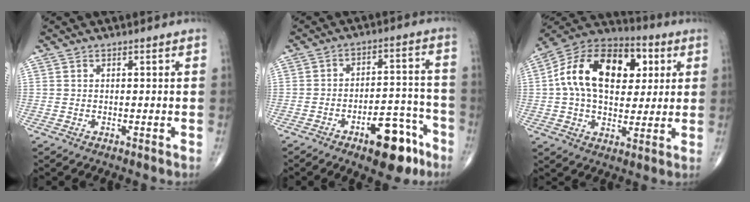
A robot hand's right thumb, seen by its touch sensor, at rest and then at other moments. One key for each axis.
{"total": 11.9, "fx": -6.9, "fy": 5.2, "fz": 8.3, "tx": -0.088, "ty": 0.056, "tz": -0.095}
{"total": 21.3, "fx": 4.5, "fy": 13.4, "fz": 15.9, "tx": -0.246, "ty": 0.013, "tz": 0.063}